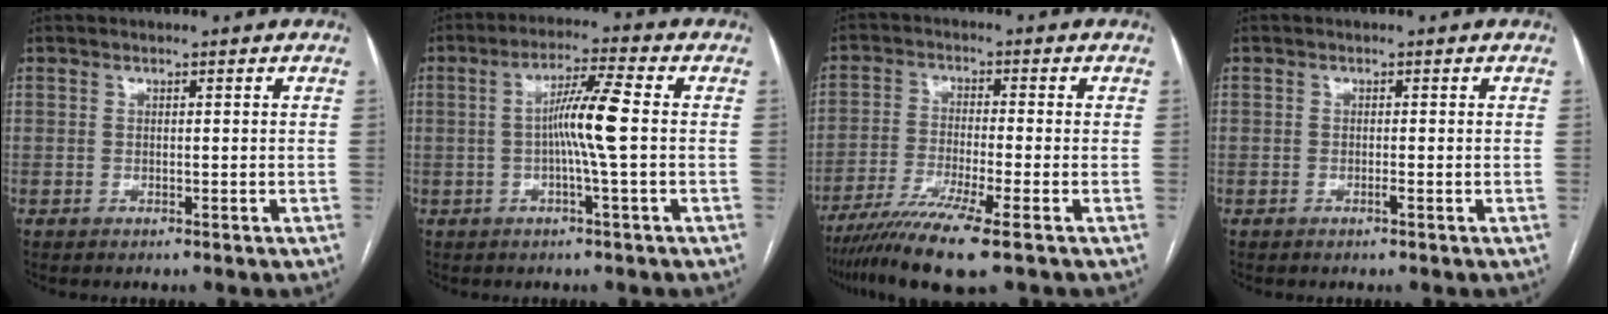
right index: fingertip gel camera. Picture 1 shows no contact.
{"total": 7.1, "force": [-0.3, -0.8, 7.0], "torque": [-0.127, 0.008, -0.008]}
{"total": 10.4, "force": [-7.0, -0.4, 7.7], "torque": [-0.141, -0.024, -0.121]}
{"total": 0.0}